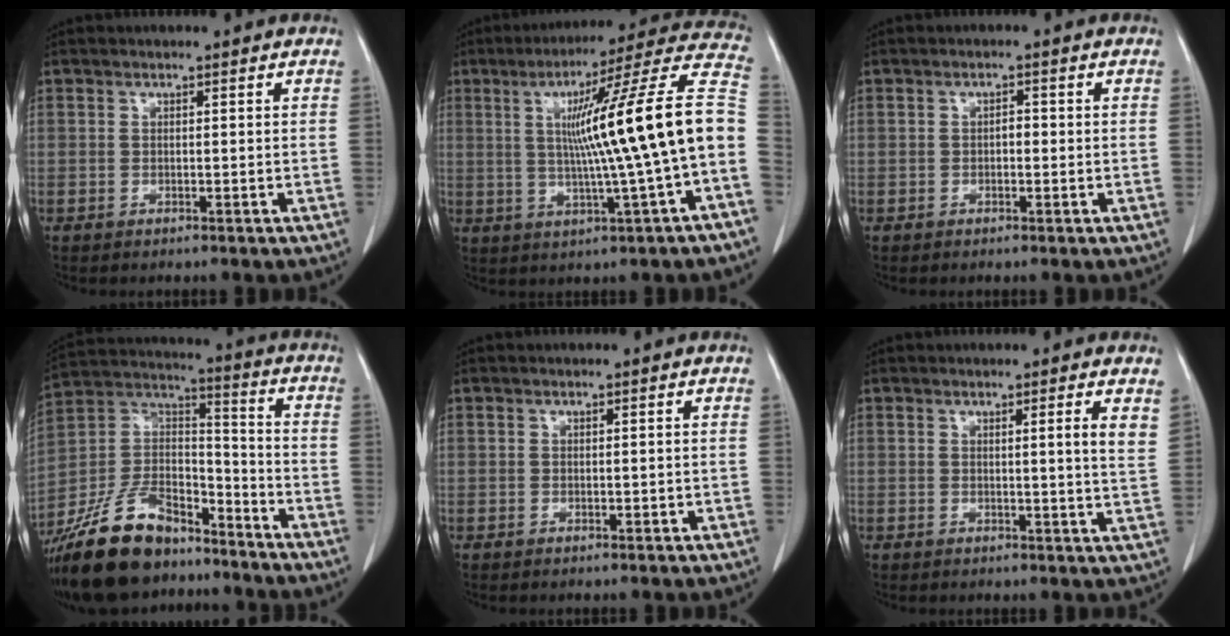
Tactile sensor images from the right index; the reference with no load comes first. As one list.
[{"total": 19.8, "force": [0.2, -1.0, 19.8], "torque": [-0.282, 0.029, -0.006]}, {"total": 1.6, "force": [0.0, 0.7, 1.4], "torque": [-0.015, 0.003, -0.001]}, {"total": 17.4, "force": [-13.9, 6.9, 7.9], "torque": [-0.153, 0.031, -0.254]}, {"total": 0.6, "force": [0.1, 0.2, 0.5], "torque": [-0.005, -0.002, 0.003]}, {"total": 3.9, "force": [2.2, -0.5, 3.2], "torque": [-0.042, -0.016, 0.020]}]